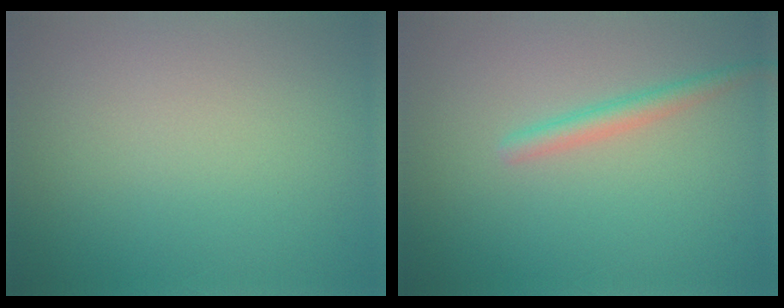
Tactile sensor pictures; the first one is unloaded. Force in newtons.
{"total": 1.8, "press": 1.8, "slide": 0.1}